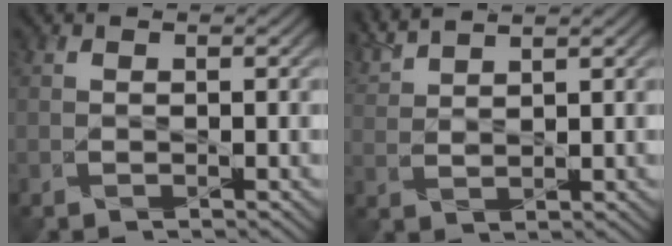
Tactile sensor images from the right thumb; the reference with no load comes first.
{"total": 4.1, "force": [3.6, 0.3, 1.8], "torque": [-0.052, 0.014, 0.081]}